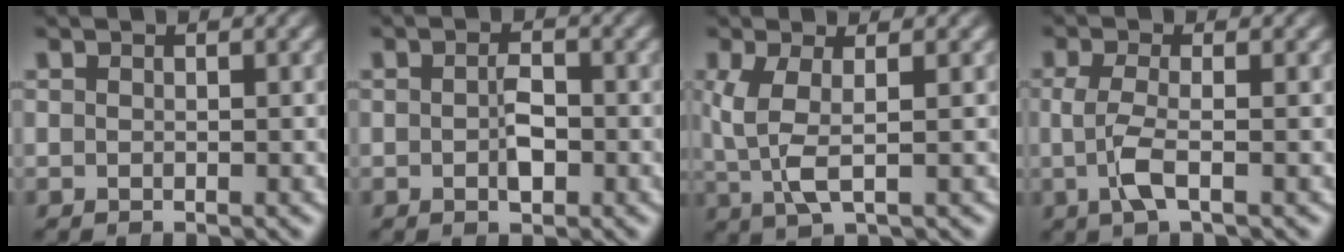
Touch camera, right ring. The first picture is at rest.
{"total": 1.9, "force": [-0.5, 1.0, 1.5], "torque": [-0.030, -0.004, -0.010]}
{"total": 3.4, "force": [0.1, 1.2, 3.2], "torque": [-0.086, -0.019, 0.017]}
{"total": 2.7, "force": [-0.5, 0.7, 2.6], "torque": [-0.066, -0.016, -0.002]}